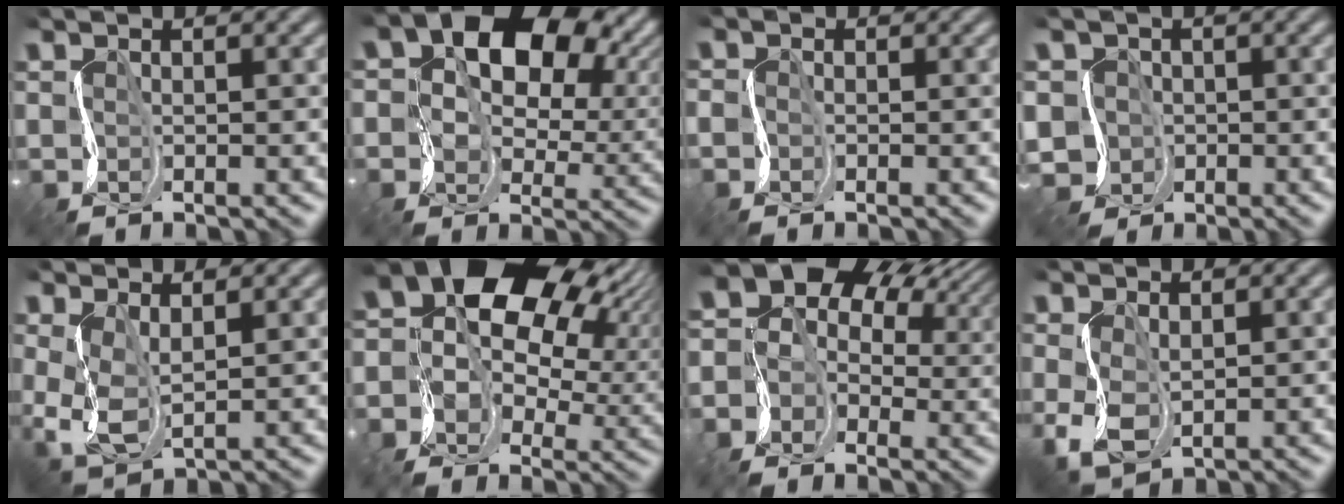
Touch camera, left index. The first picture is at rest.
{"total": 12.7, "force": [3.9, 9.3, 7.8], "torque": [-0.106, 0.026, 0.061]}
{"total": 1.8, "force": [-1.5, 0.2, -0.9], "torque": [0.010, -0.005, -0.024]}
{"total": 2.9, "force": [-1.2, 2.6, 0.0], "torque": [-0.014, -0.001, -0.017]}
{"total": 3.0, "force": [-0.4, 1.6, 2.5], "torque": [-0.081, -0.006, 0.000]}
{"total": 17.8, "force": [4.3, 13.5, 10.8], "torque": [-0.183, 0.030, 0.085]}
{"total": 11.9, "force": [3.2, 9.3, 6.8], "torque": [-0.121, 0.028, 0.053]}
{"total": 2.1, "force": [-0.5, 1.4, 1.4], "torque": [-0.060, -0.006, 0.002]}